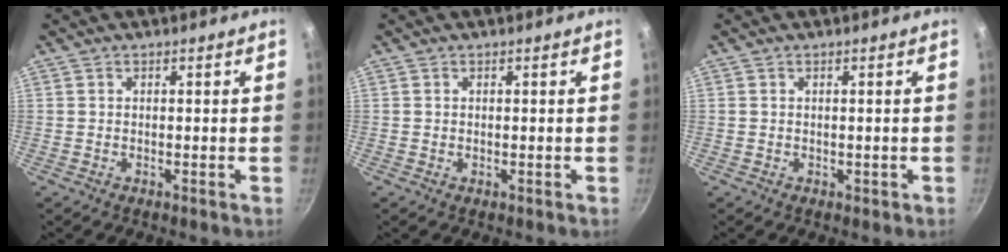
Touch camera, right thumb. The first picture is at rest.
{"total": 0.0}
{"total": 0.6, "force": [0.0, 0.5, 0.4], "torque": [0.001, 0.001, 0.000]}